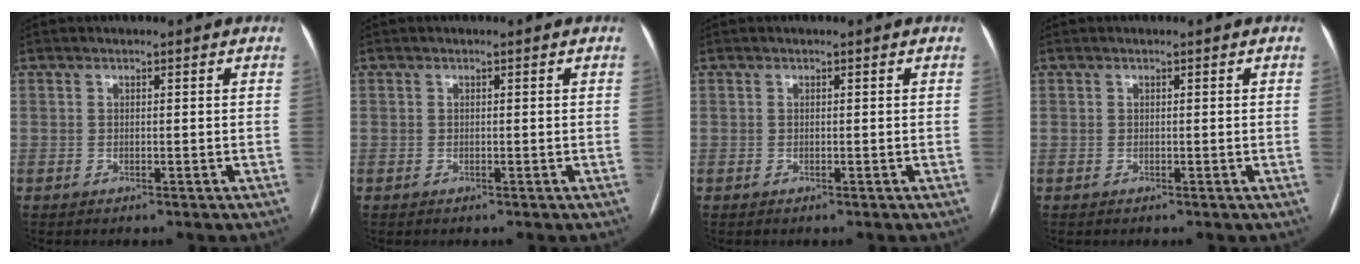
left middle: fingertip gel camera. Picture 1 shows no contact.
{"total": 0.0}
{"total": 0.0}
{"total": 0.0}